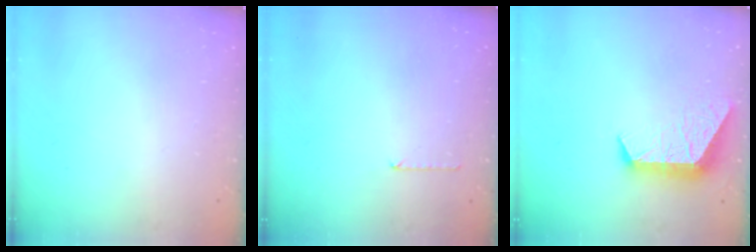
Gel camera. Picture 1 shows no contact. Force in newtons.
{"total": 5.2, "press": 5.2, "slide": 0.4}
{"total": 10.4, "press": 10.3, "slide": 1.0}